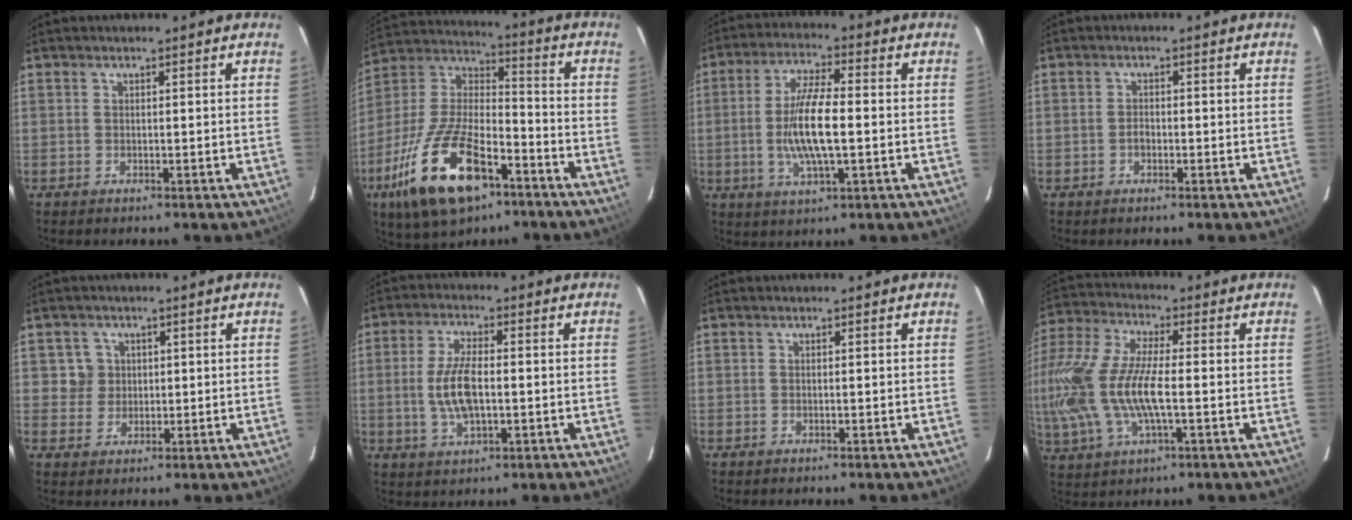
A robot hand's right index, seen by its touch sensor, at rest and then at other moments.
{"total": 21.6, "force": [-11.4, 9.3, 15.8], "torque": [-0.326, -0.020, -0.200]}
{"total": 10.6, "force": [-1.3, 2.7, 10.1], "torque": [-0.199, -0.002, -0.025]}
{"total": 1.4, "force": [-0.6, 0.9, 0.8], "torque": [-0.016, 0.004, -0.011]}
{"total": 3.7, "force": [0.8, 3.6, 0.1], "torque": [0.013, 0.019, 0.013]}
{"total": 8.5, "force": [-0.8, 3.5, 7.6], "torque": [-0.156, 0.001, -0.013]}
{"total": 0.0}
{"total": 19.9, "force": [-2.2, 7.7, 18.2], "torque": [-0.391, -0.012, -0.046]}